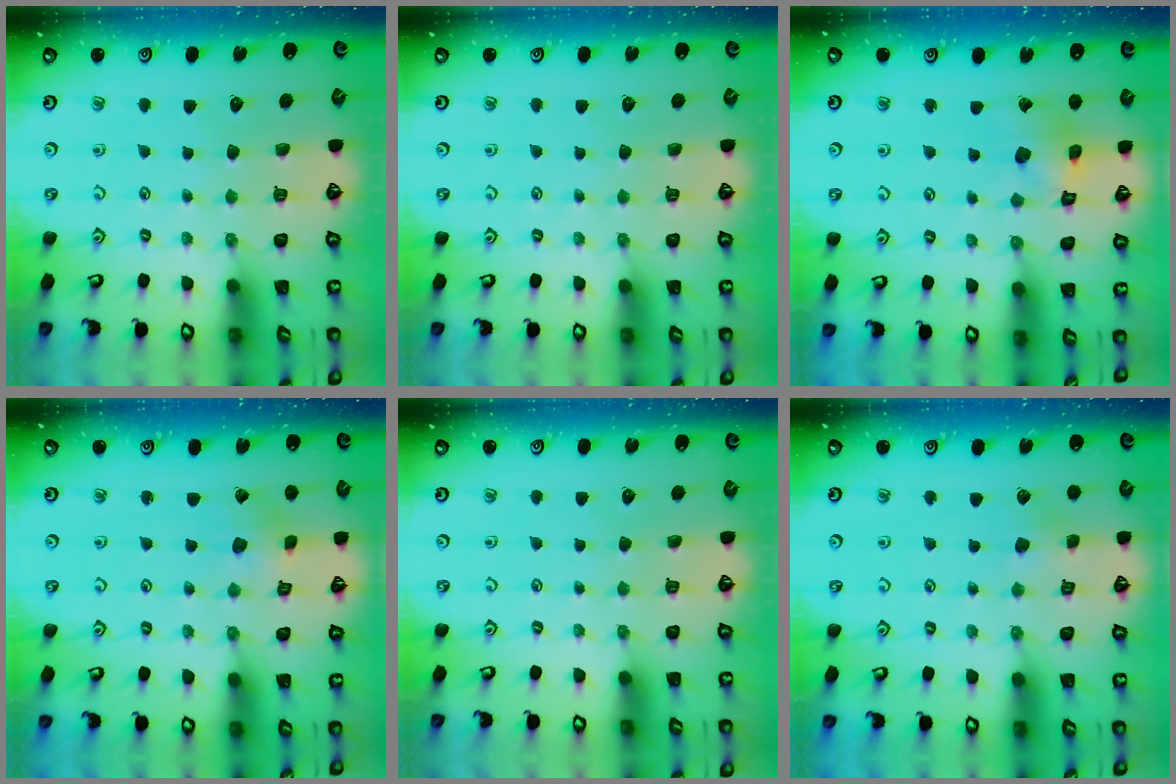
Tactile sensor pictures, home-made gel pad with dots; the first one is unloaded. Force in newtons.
{"total": 0.0}
{"total": 8.3, "press": 8.3, "slide": 0.9}
{"total": 2.2, "press": 2.2, "slide": 0.2}
{"total": 0.0}
{"total": 3.9, "press": 3.9, "slide": 0.5}